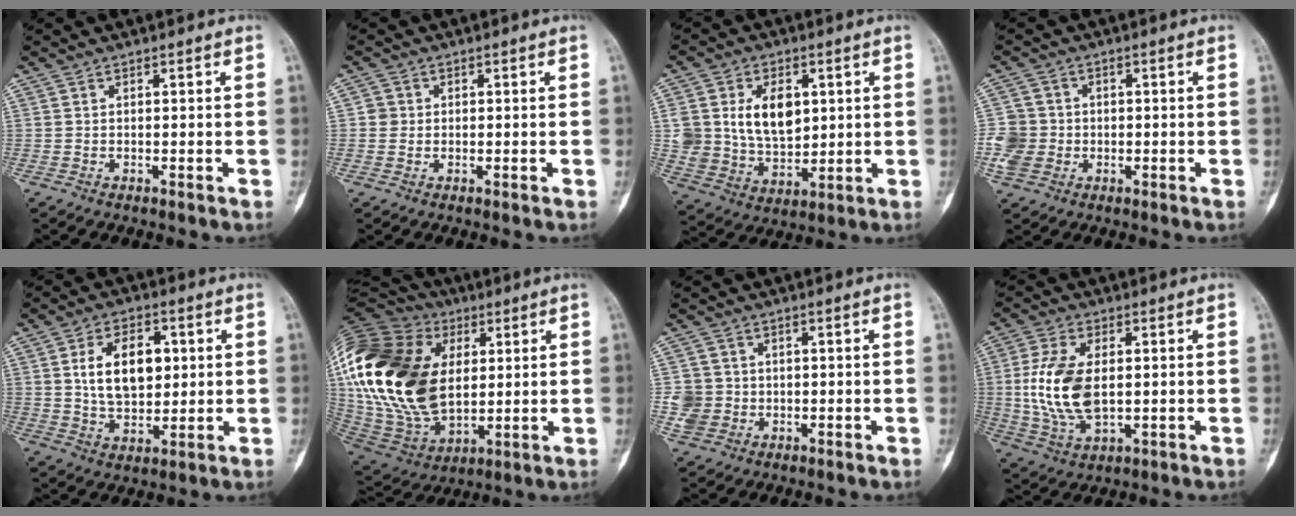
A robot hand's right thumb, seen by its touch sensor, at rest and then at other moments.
{"total": 2.0, "force": [0.2, 1.9, 0.3], "torque": [0.005, 0.005, 0.002]}
{"total": 12.6, "force": [3.2, 8.7, 8.5], "torque": [-0.118, -0.017, 0.071]}
{"total": 6.2, "force": [-0.9, 5.8, 2.0], "torque": [-0.028, 0.010, -0.014]}
{"total": 12.0, "force": [2.3, 7.5, 9.1], "torque": [-0.125, -0.004, 0.043]}
{"total": 31.6, "force": [5.1, 20.6, 23.3], "torque": [-0.482, -0.004, 0.104]}
{"total": 5.2, "force": [-0.1, 5.1, 1.0], "torque": [-0.003, 0.005, 0.003]}
{"total": 13.1, "force": [0.6, 7.4, 10.8], "torque": [-0.223, -0.005, 0.020]}